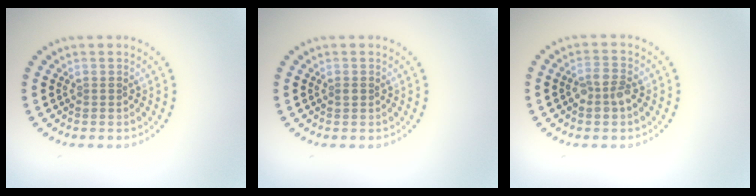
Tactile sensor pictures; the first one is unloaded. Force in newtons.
{"total": 0.6, "press": 0.6, "slide": 0.1}
{"total": 2.4, "press": 2.4, "slide": 0.5}